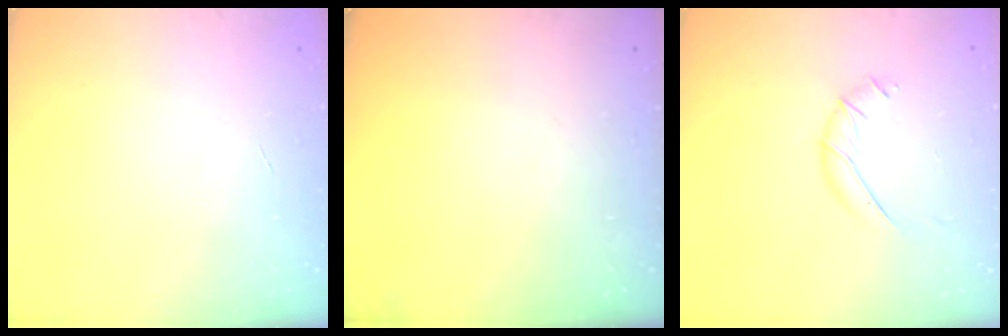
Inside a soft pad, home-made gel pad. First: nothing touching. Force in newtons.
{"total": 0.0}
{"total": 7.0, "press": 7.0, "slide": 0.5}